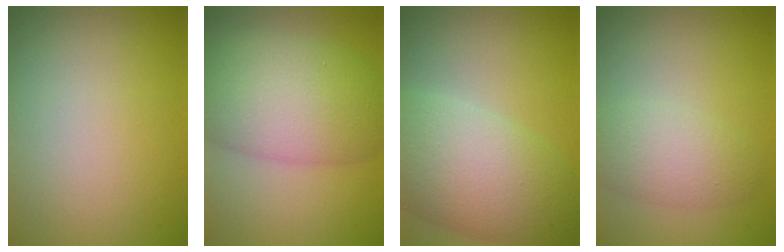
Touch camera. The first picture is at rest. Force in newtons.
{"total": 8.7, "press": 8.7, "slide": 0.5}
{"total": 8.6, "press": 8.6, "slide": 0.4}
{"total": 3.5, "press": 3.5, "slide": 0.2}